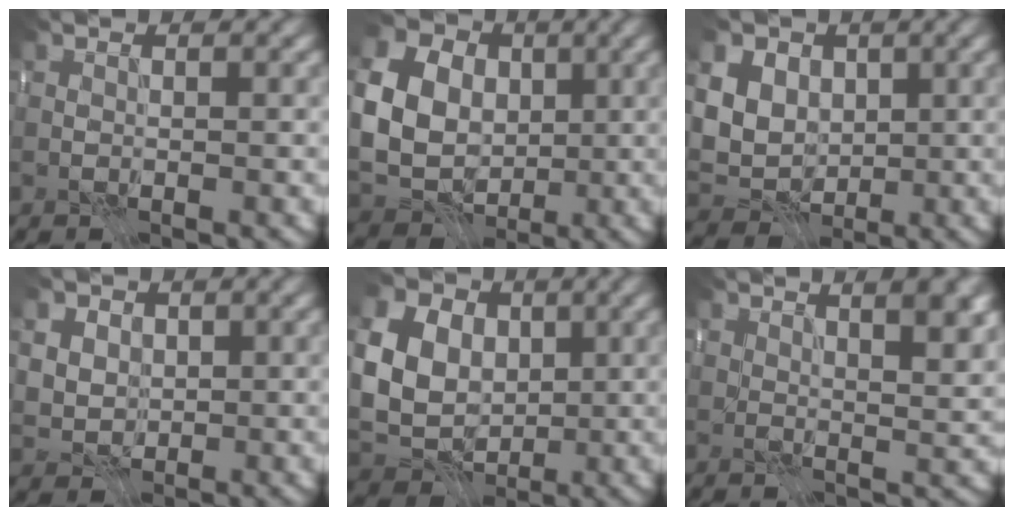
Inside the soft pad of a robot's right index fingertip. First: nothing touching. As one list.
[{"total": 11.7, "force": [1.6, 9.7, 6.3], "torque": [-0.149, 0.007, 0.020]}, {"total": 8.8, "force": [2.8, 7.1, 4.4], "torque": [-0.083, 0.016, 0.039]}, {"total": 5.3, "force": [2.3, 4.3, 2.2], "torque": [-0.053, 0.012, 0.037]}, {"total": 12.7, "force": [2.9, 10.1, 7.1], "torque": [-0.157, 0.027, 0.036]}, {"total": 6.8, "force": [3.5, 2.4, 5.3], "torque": [-0.046, 0.021, 0.038]}]